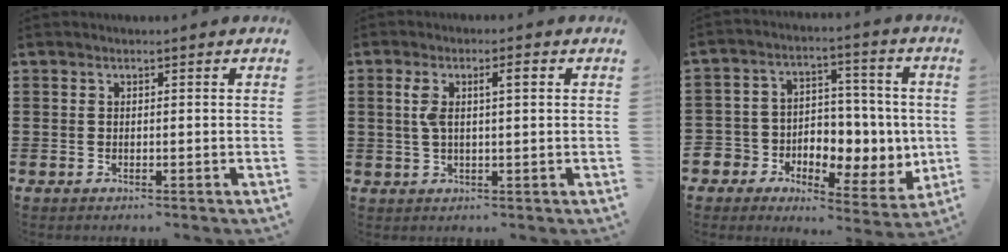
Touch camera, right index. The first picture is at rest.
{"total": 4.1, "force": [1.0, 1.2, 3.8], "torque": [-0.077, 0.008, 0.014]}
{"total": 6.6, "force": [0.2, 6.4, 1.6], "torque": [-0.044, -0.018, 0.008]}